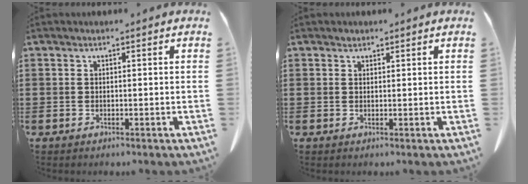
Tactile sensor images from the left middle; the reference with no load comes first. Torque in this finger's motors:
{"motor_torque": [-0.11, 0.06, 0.00, 0.00]}